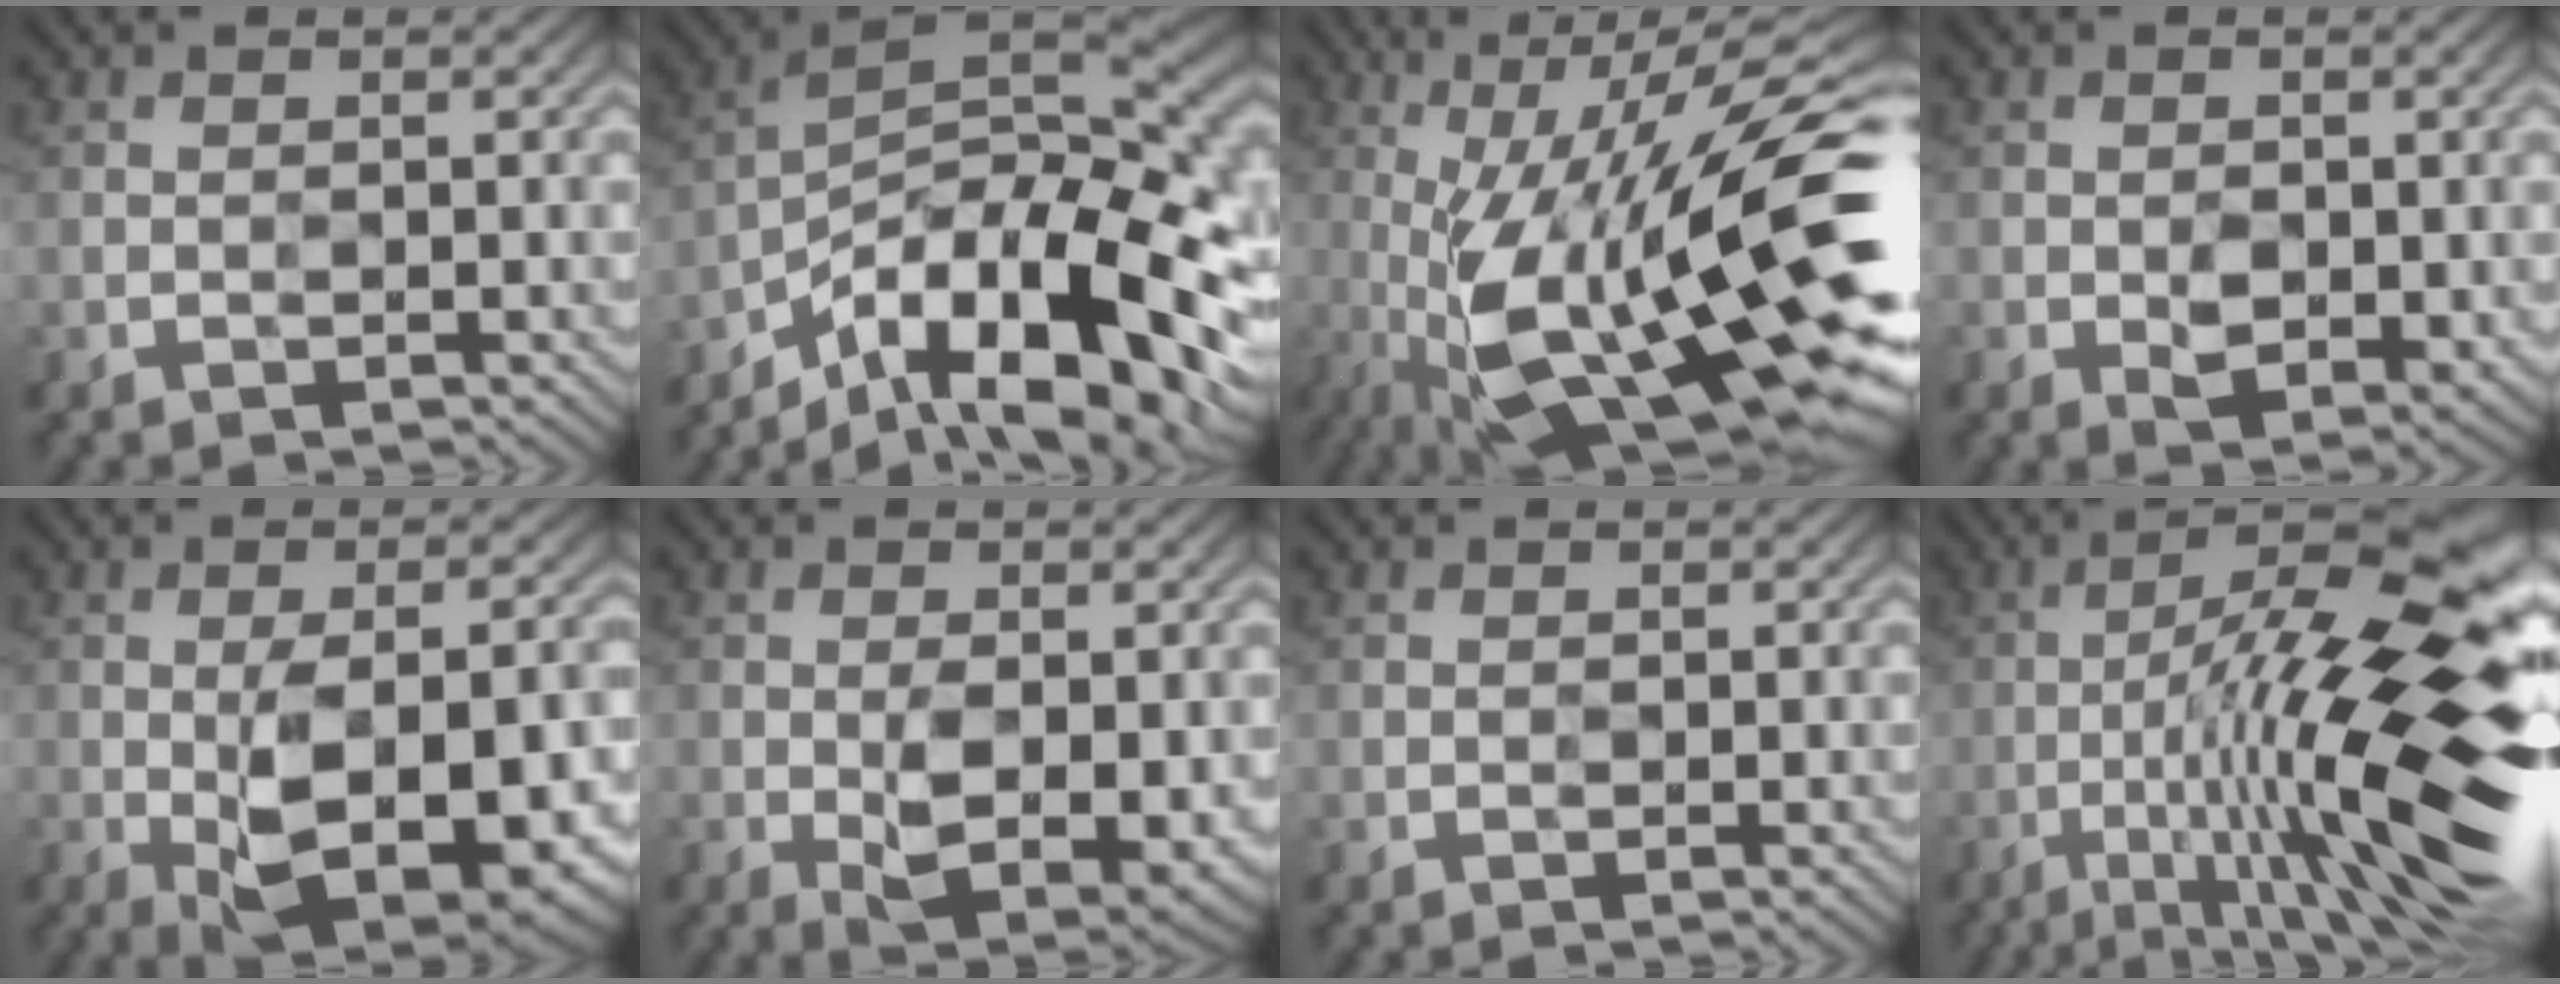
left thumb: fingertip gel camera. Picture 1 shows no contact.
{"total": 17.2, "force": [-9.0, 6.2, 13.2], "torque": [-0.232, -0.006, -0.152]}
{"total": 19.9, "force": [-4.4, 6.3, 18.3], "torque": [-0.308, 0.004, -0.082]}
{"total": 3.4, "force": [-0.8, 2.2, 2.5], "torque": [-0.040, -0.010, -0.006]}
{"total": 12.4, "force": [-3.4, 6.0, 10.4], "torque": [-0.164, -0.021, -0.039]}
{"total": 6.6, "force": [-1.4, 3.5, 5.4], "torque": [-0.097, -0.023, -0.010]}
{"total": 0.0}
{"total": 19.2, "force": [-4.6, 4.3, 18.2], "torque": [-0.270, -0.002, -0.069]}